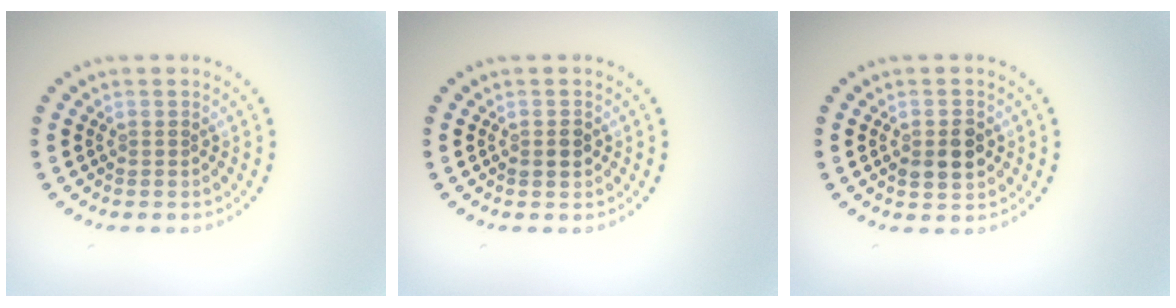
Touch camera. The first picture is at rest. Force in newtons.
{"total": 1.5, "press": 1.5, "slide": 0.1}
{"total": 2.9, "press": 2.9, "slide": 0.2}